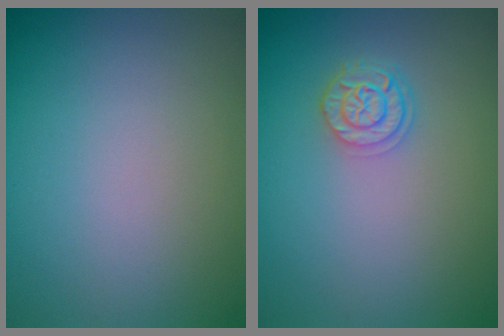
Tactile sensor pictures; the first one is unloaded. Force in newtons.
{"total": 2.5, "press": 2.0, "slide": 1.4}